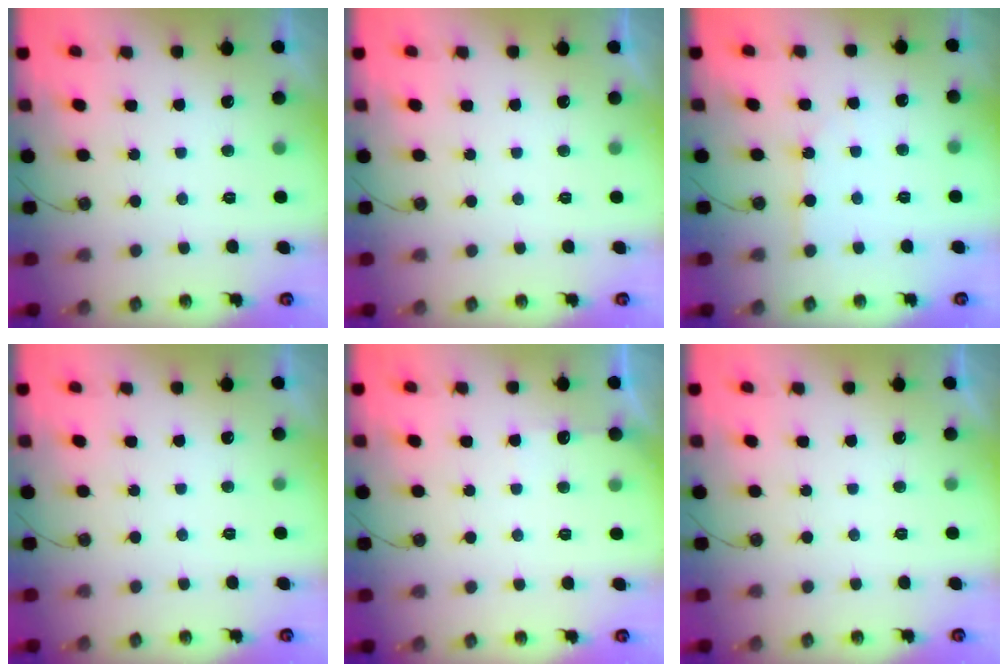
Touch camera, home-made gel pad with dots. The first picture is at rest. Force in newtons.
{"total": 0.0}
{"total": 3.8, "press": 3.8, "slide": 0.4}
{"total": 0.0}
{"total": 4.5, "press": 4.5, "slide": 0.5}
{"total": 0.0}